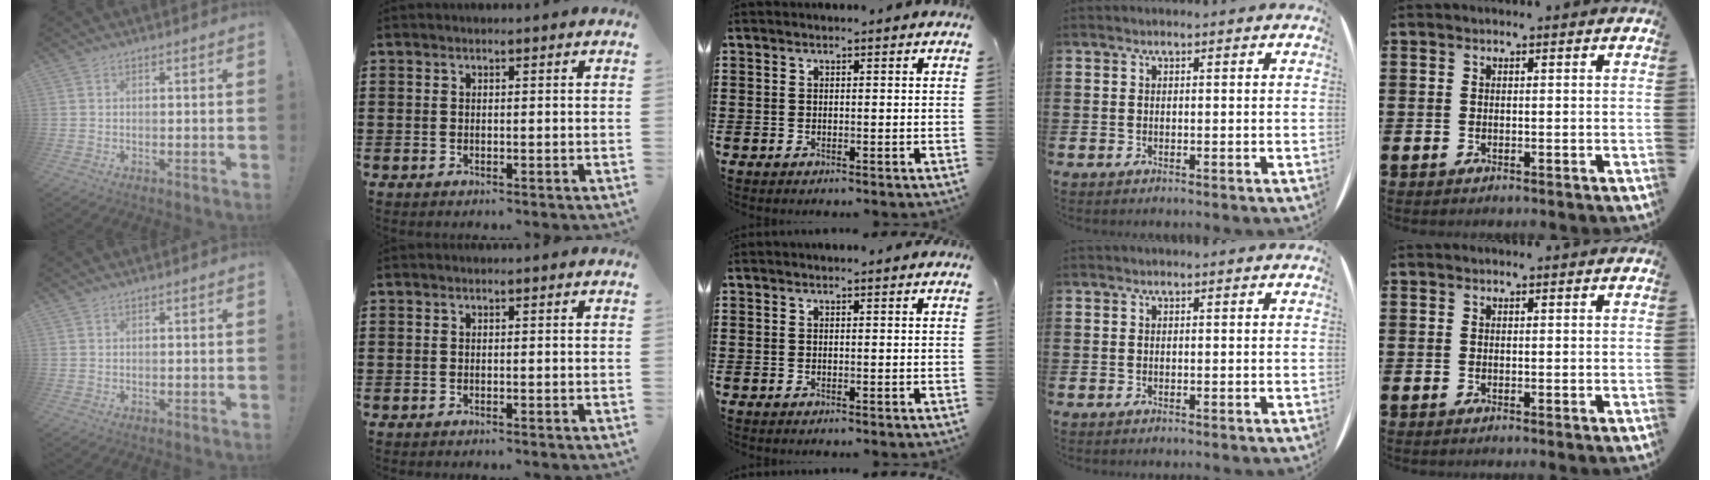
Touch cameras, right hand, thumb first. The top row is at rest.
{"thumb": {"total": 0.5, "force": [0.5, 0.2, 0.0], "torque": [-0.004, 0.001, 0.010]}}